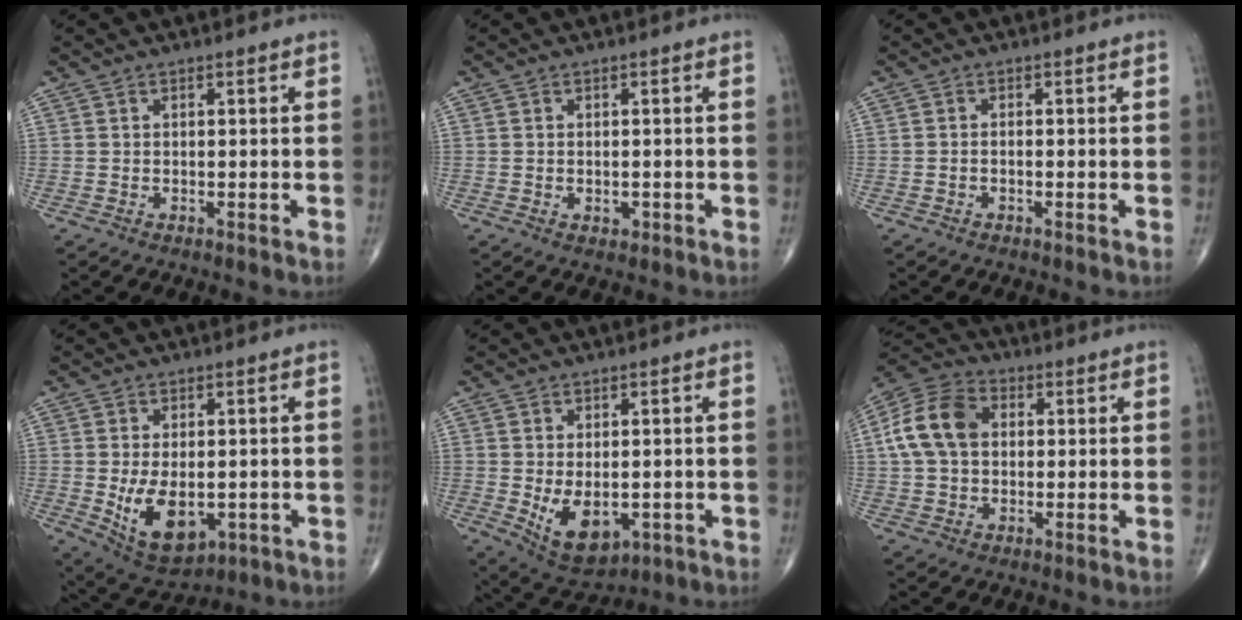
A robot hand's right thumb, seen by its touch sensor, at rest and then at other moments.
{"total": 1.6, "force": [-0.4, 1.2, 1.1], "torque": [-0.012, -0.001, -0.003]}
{"total": 0.7, "force": [-0.4, 0.3, 0.5], "torque": [-0.009, 0.004, -0.008]}
{"total": 11.0, "force": [-1.9, 6.4, 8.7], "torque": [-0.131, -0.012, -0.012]}
{"total": 9.5, "force": [-1.8, 5.8, 7.4], "torque": [-0.104, -0.012, -0.009]}
{"total": 12.3, "force": [1.7, 8.9, 8.3], "torque": [-0.153, 0.024, 0.021]}